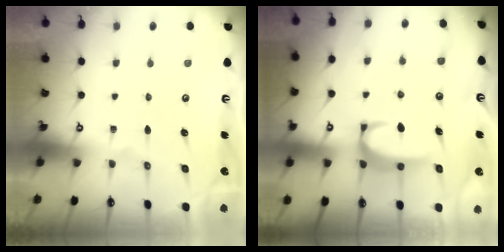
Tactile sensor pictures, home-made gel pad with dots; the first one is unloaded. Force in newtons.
{"total": 2.6, "press": 2.6, "slide": 0.3}